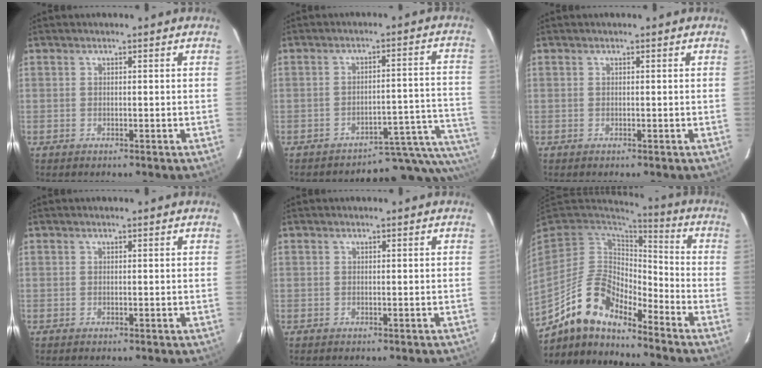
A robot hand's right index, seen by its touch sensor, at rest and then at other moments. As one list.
[{"total": 13.5, "force": [-11.6, 2.8, 6.4], "torque": [-0.012, 0.060, -0.130]}, {"total": 0.0}, {"total": 0.0}, {"total": 1.2, "force": [-1.0, 0.7, 0.1], "torque": [0.003, 0.005, -0.015]}, {"total": 12.6, "force": [-10.8, 3.9, 5.3], "torque": [-0.104, 0.030, -0.203]}]